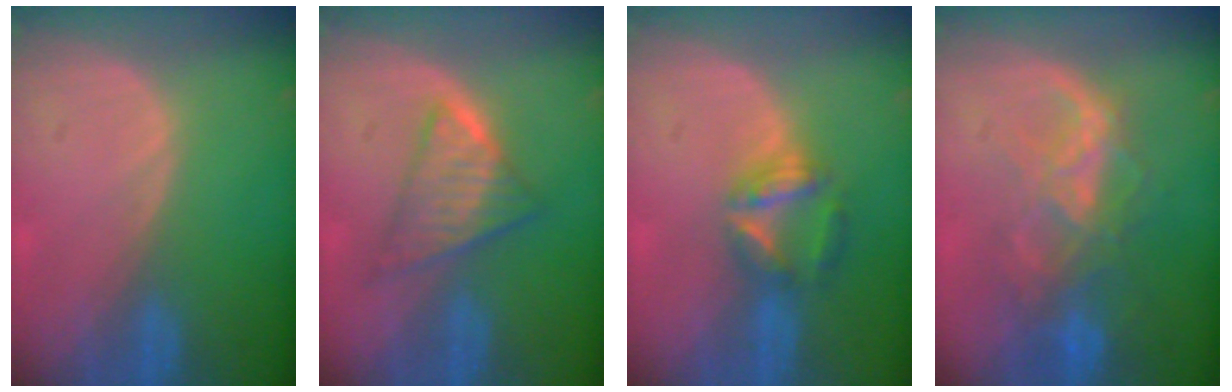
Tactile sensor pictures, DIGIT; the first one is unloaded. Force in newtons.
{"total": 6.2, "press": 5.8, "slide": 2.1}
{"total": 5.8, "press": 5.4, "slide": 2.3}
{"total": 8.8, "press": 7.5, "slide": 4.7}